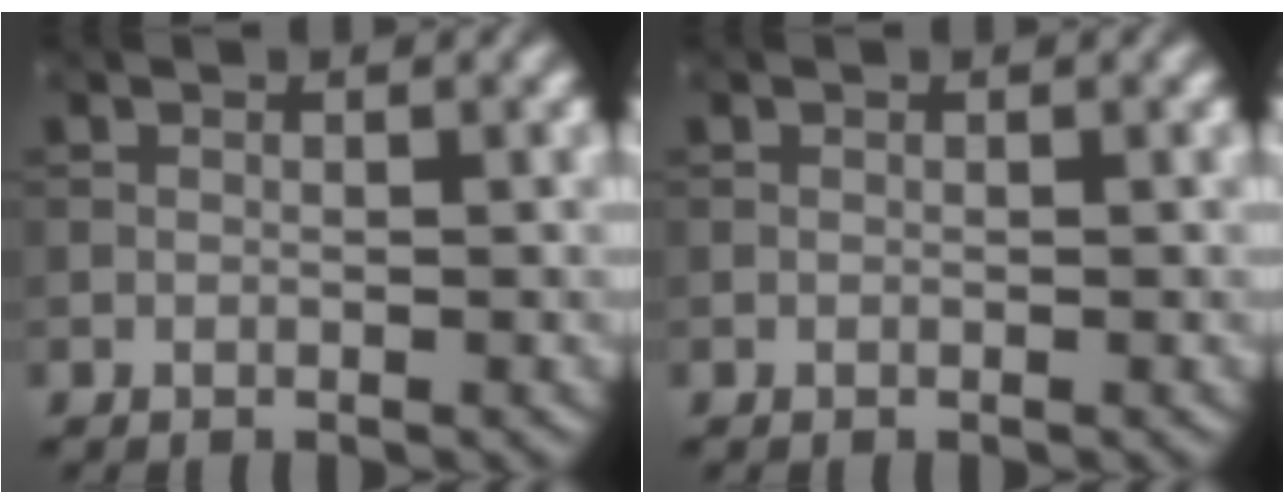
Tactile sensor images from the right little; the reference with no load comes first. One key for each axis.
{"total": 0.0}